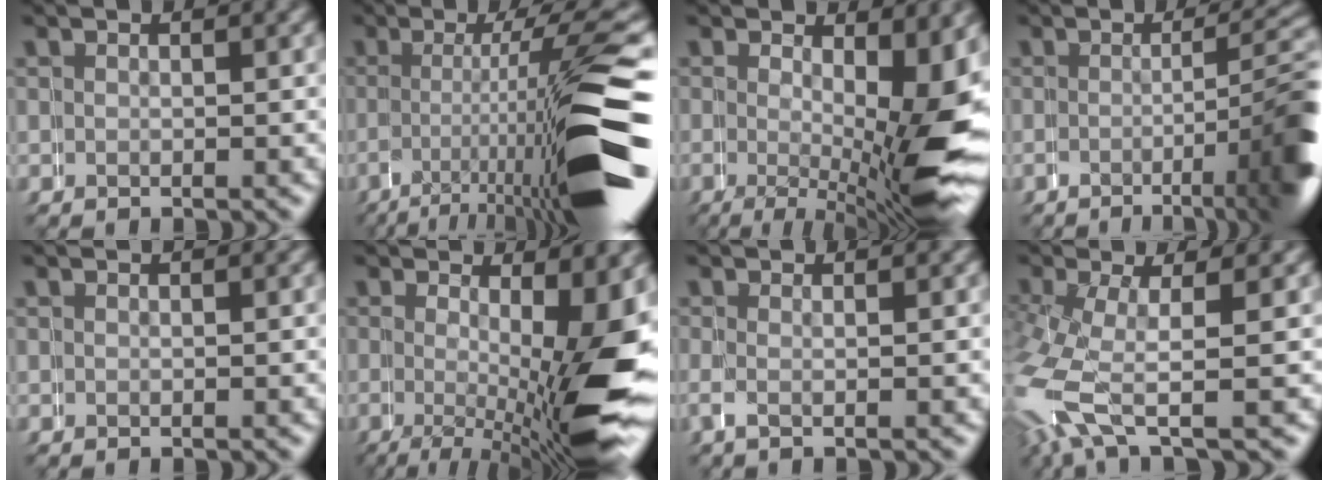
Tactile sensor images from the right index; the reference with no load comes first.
{"total": 14.9, "force": [-2.4, 4.3, 14.1], "torque": [-0.199, -0.014, -0.020]}
{"total": 11.0, "force": [-0.8, 3.2, 10.5], "torque": [-0.131, -0.015, -0.009]}
{"total": 11.4, "force": [-3.4, 4.3, 10.0], "torque": [-0.105, -0.014, -0.046]}
{"total": 0.0}
{"total": 12.7, "force": [-1.6, 4.0, 11.9], "torque": [-0.157, -0.026, -0.010]}
{"total": 1.3, "force": [-0.5, 0.6, 1.0], "torque": [-0.036, -0.009, -0.006]}
{"total": 6.5, "force": [-1.9, 3.8, 4.9], "torque": [-0.136, -0.027, -0.018]}